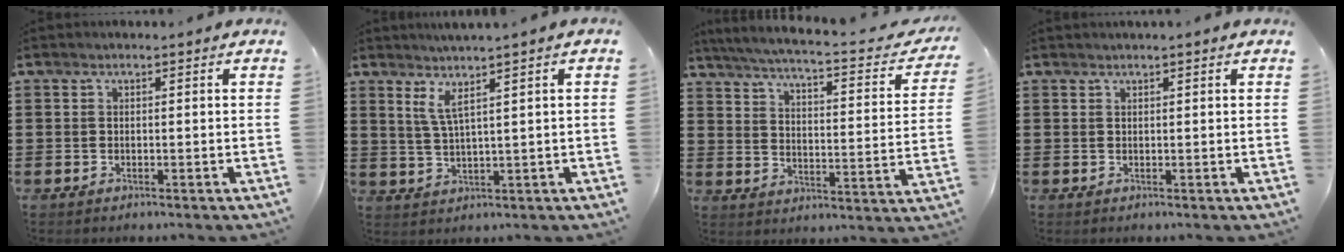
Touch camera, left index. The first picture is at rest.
{"total": 3.6, "force": [1.7, -0.3, 3.2], "torque": [-0.075, -0.007, 0.025]}
{"total": 4.3, "force": [3.5, -0.3, 2.4], "torque": [-0.066, -0.034, 0.049]}
{"total": 0.7, "force": [0.5, -0.1, 0.4], "torque": [-0.007, -0.003, 0.011]}